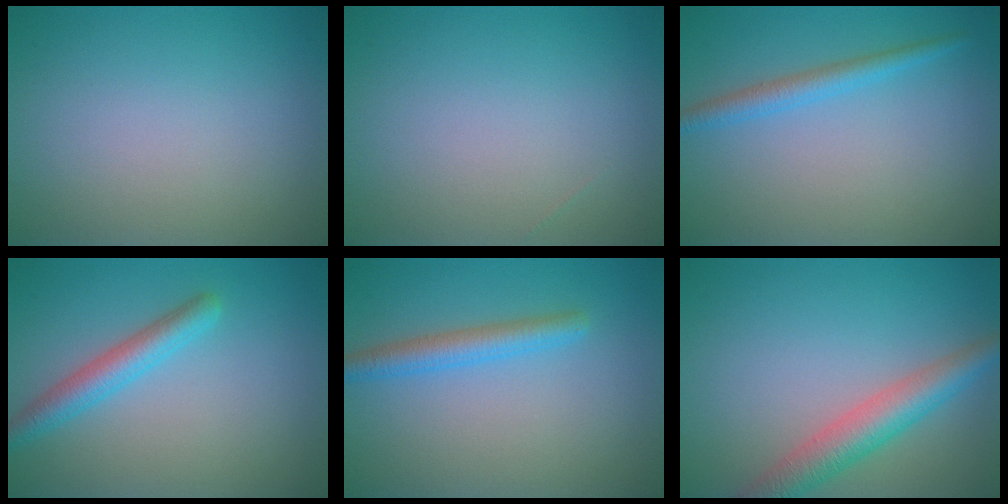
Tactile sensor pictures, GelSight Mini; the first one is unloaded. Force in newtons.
{"total": 0.0}
{"total": 2.1, "press": 2.1, "slide": 0.1}
{"total": 3.0, "press": 3.0, "slide": 0.1}
{"total": 2.7, "press": 2.7, "slide": 0.1}
{"total": 4.5, "press": 4.5, "slide": 0.2}